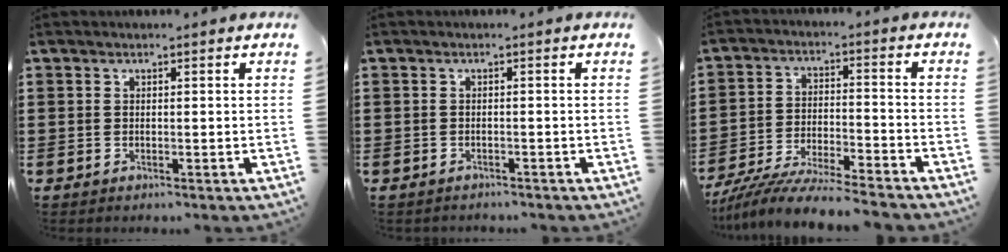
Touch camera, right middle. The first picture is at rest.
{"total": 0.7, "force": [-0.7, 0.2, 0.0], "torque": [-0.002, 0.001, -0.016]}
{"total": 7.8, "force": [-7.5, 0.0, 2.2], "torque": [-0.043, 0.000, -0.148]}